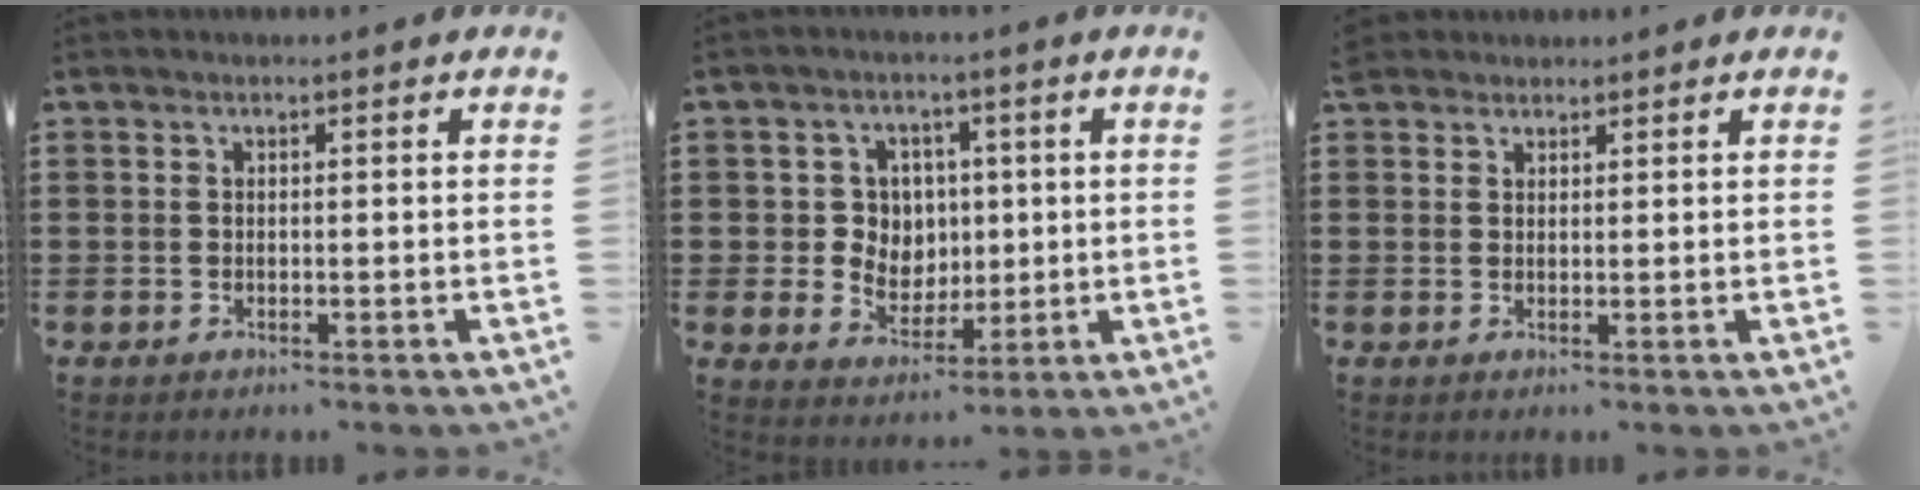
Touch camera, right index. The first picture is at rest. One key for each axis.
{"total": 5.6, "fx": 1.0, "fy": 5.3, "fz": 1.6, "tx": -0.049, "ty": 0.017, "tz": 0.016}
{"total": 1.8, "fx": 1.6, "fy": 0.8, "fz": -0.1, "tx": -0.002, "ty": 0.004, "tz": 0.032}